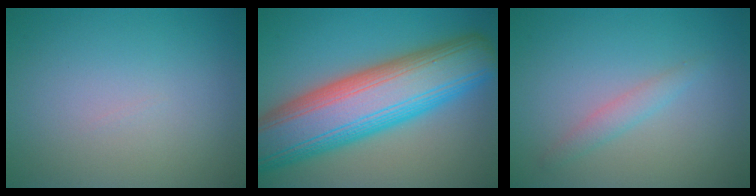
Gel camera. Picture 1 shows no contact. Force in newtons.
{"total": 13.8, "press": 13.8, "slide": 0.4}
{"total": 1.5, "press": 1.5, "slide": 0.0}